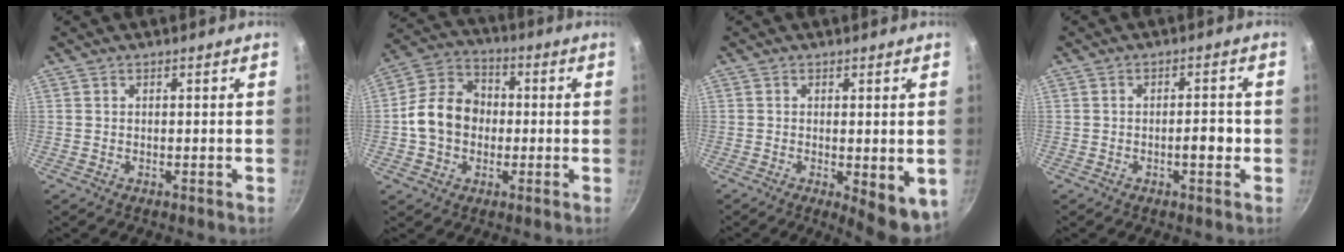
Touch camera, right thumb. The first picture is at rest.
{"total": 12.1, "force": [-0.9, 9.7, 7.1], "torque": [-0.094, 0.028, -0.032]}
{"total": 7.5, "force": [-1.4, 2.6, 6.9], "torque": [-0.074, -0.006, -0.010]}
{"total": 3.6, "force": [-1.0, 1.5, 3.1], "torque": [-0.032, 0.016, -0.014]}